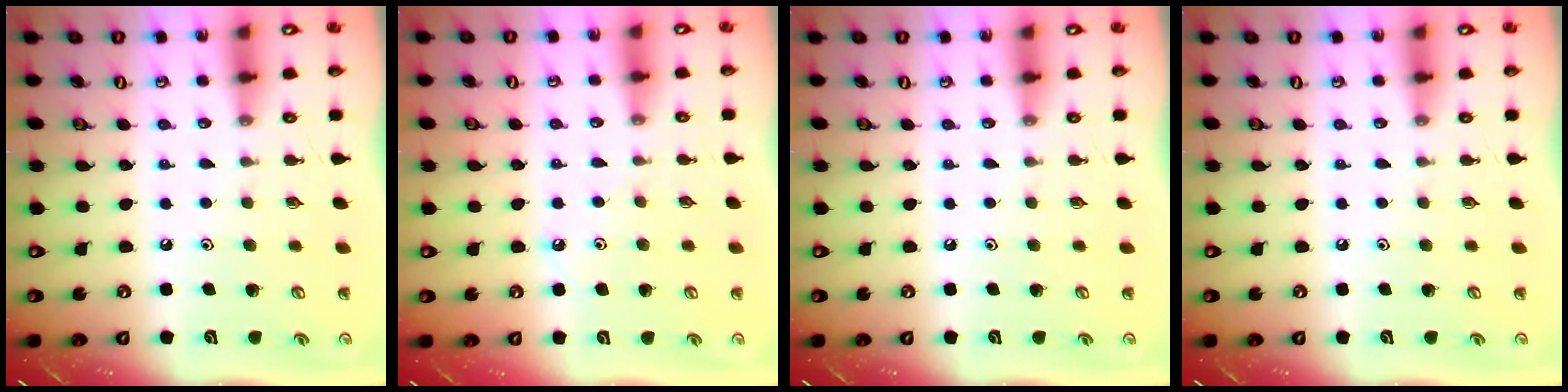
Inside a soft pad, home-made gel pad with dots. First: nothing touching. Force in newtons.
{"total": 4.0, "press": 3.9, "slide": 0.5}
{"total": 0.0}
{"total": 0.0}